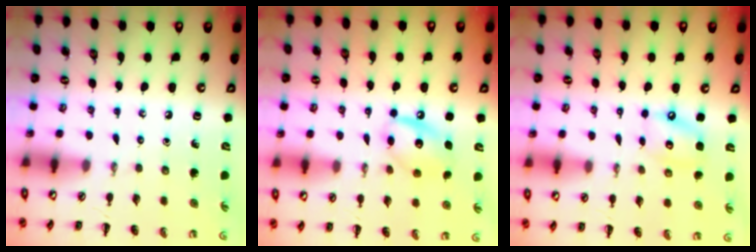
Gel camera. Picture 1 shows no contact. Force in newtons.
{"total": 11.9, "press": 11.8, "slide": 1.7}
{"total": 8.7, "press": 8.6, "slide": 1.3}